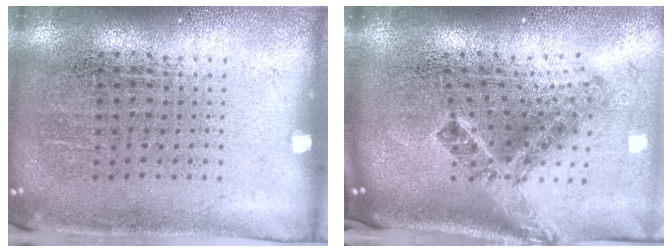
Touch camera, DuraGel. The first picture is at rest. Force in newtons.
{"total": 2.7, "press": 1.6, "slide": 2.1}